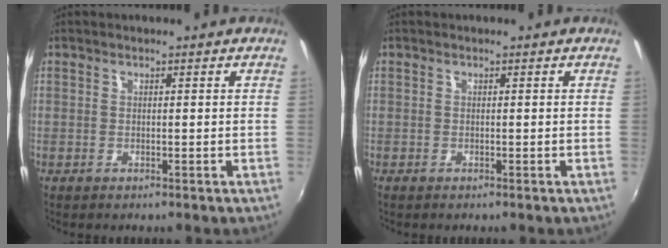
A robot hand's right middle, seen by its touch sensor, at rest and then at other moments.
{"total": 0.0}